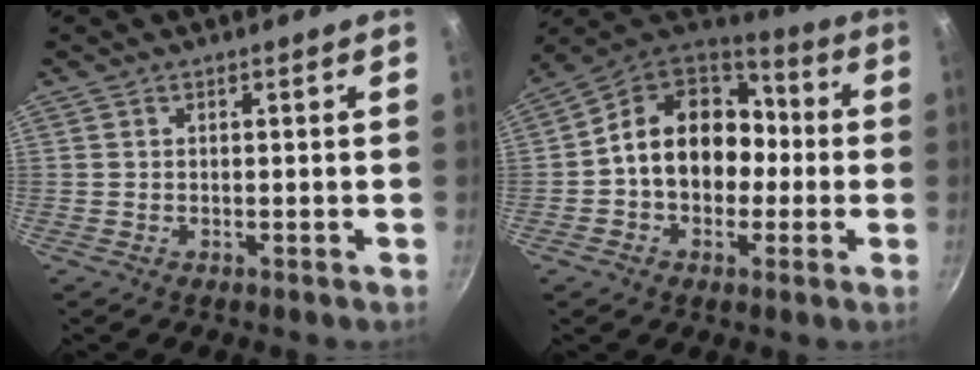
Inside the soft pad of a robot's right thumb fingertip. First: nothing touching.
{"total": 17.1, "force": [-0.5, 13.4, 10.6], "torque": [-0.130, 0.050, -0.021]}